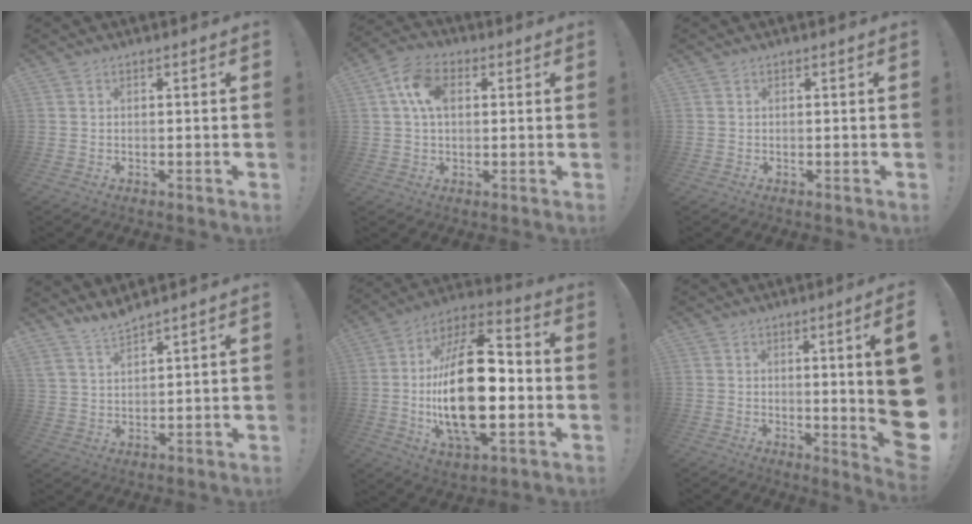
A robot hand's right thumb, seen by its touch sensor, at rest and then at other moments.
{"total": 10.2, "force": [2.8, 6.7, 7.2], "torque": [-0.138, 0.008, 0.050]}
{"total": 0.0}
{"total": 5.8, "force": [5.6, 0.2, 1.5], "torque": [-0.045, -0.032, 0.107]}
{"total": 27.1, "force": [-2.8, 12.7, 23.8], "torque": [-0.439, 0.009, -0.046]}
{"total": 12.7, "force": [0.8, -0.4, 12.6], "torque": [-0.168, -0.032, 0.011]}